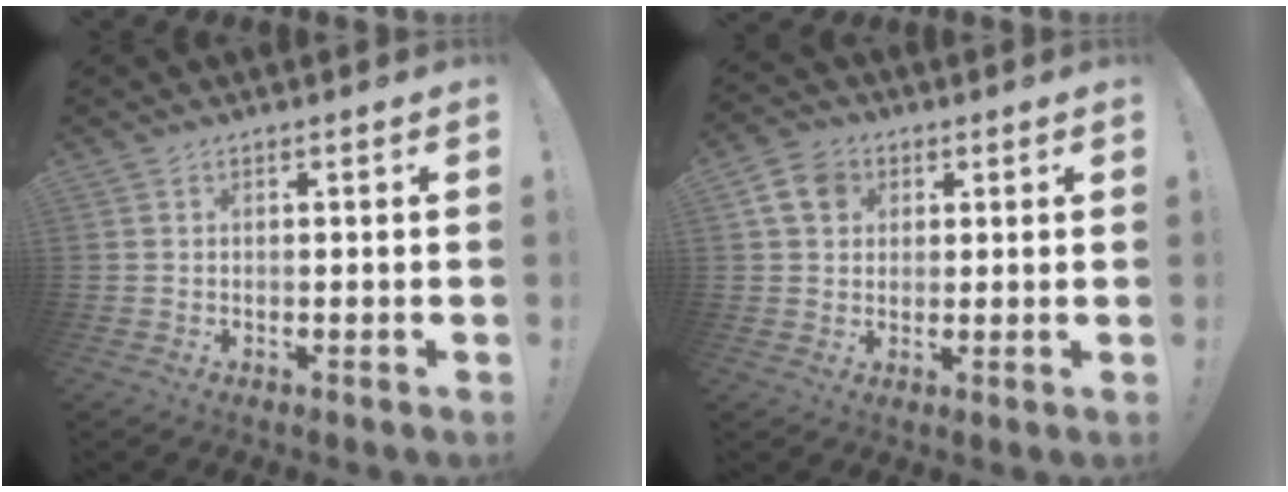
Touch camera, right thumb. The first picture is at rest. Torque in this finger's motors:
{"motor_torque": [0.07, 0.19, 0.42, 0.08, -0.01]}